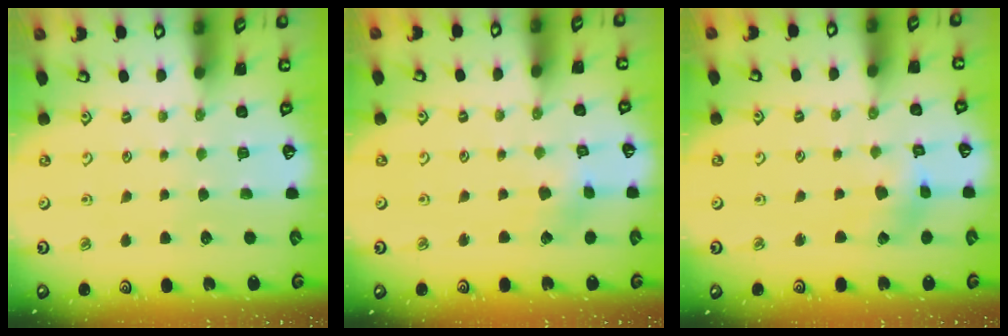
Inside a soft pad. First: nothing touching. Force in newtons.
{"total": 3.6, "press": 3.6, "slide": 0.2}
{"total": 2.8, "press": 2.7, "slide": 0.4}